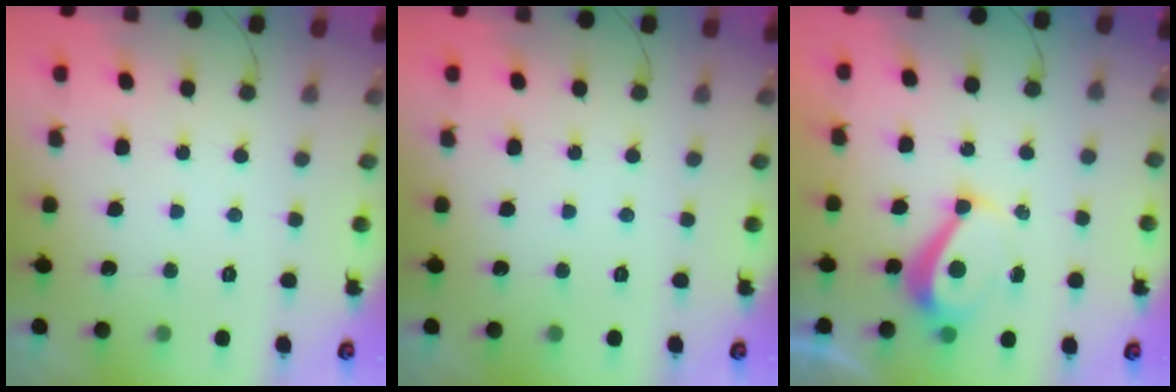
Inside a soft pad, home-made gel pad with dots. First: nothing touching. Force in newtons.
{"total": 0.0}
{"total": 6.5, "press": 6.5, "slide": 0.8}